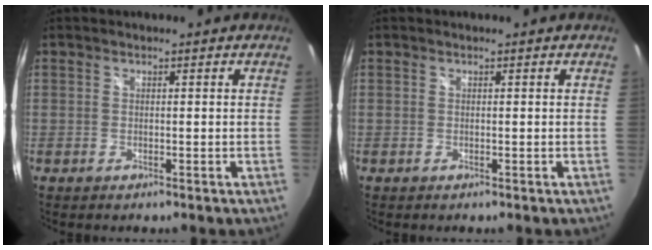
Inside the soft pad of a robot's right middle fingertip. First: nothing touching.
{"total": 0.0}